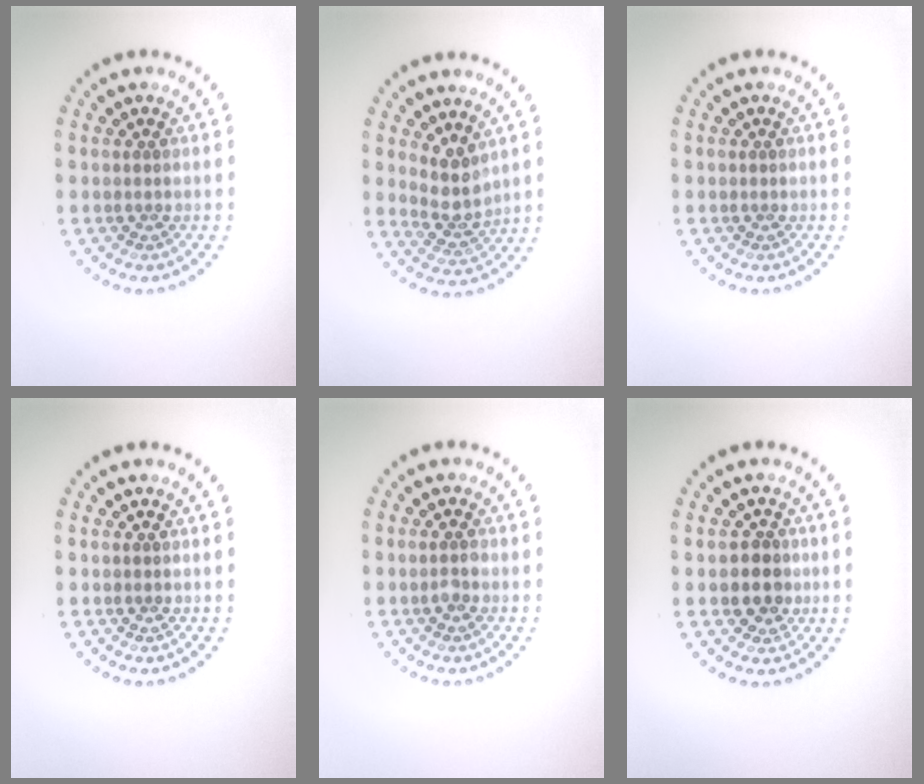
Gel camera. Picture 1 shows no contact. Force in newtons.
{"total": 2.9, "press": 2.3, "slide": 1.7}
{"total": 0.0}
{"total": 0.0}
{"total": 1.0, "press": 1.0, "slide": 0.2}
{"total": 2.6, "press": 2.3, "slide": 1.0}